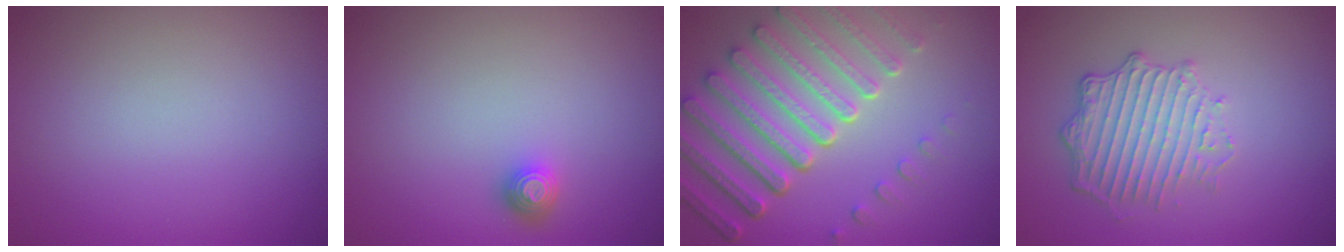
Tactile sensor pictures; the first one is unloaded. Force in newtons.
{"total": 1.2, "press": 1.1, "slide": 0.4}
{"total": 7.7, "press": 5.8, "slide": 5.0}
{"total": 4.1, "press": 3.2, "slide": 2.5}